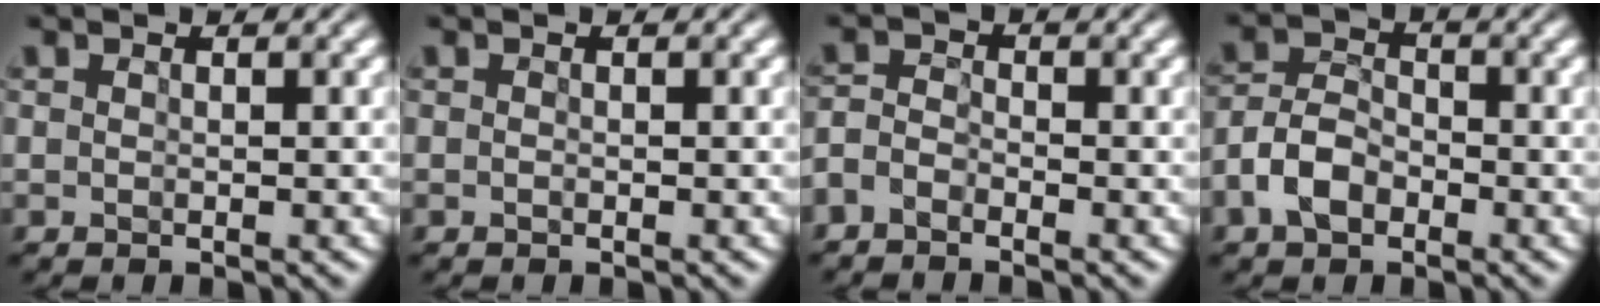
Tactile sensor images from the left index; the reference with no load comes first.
{"total": 0.0}
{"total": 2.1, "force": [-1.8, 0.8, 0.8], "torque": [-0.021, 0.006, -0.045]}
{"total": 3.9, "force": [-2.1, 2.3, 2.3], "torque": [-0.052, 0.008, -0.041]}